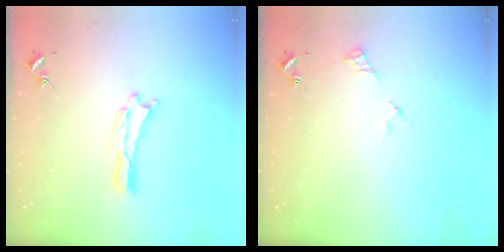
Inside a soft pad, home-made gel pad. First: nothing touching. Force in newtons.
{"total": 2.5, "press": 2.5, "slide": 0.3}